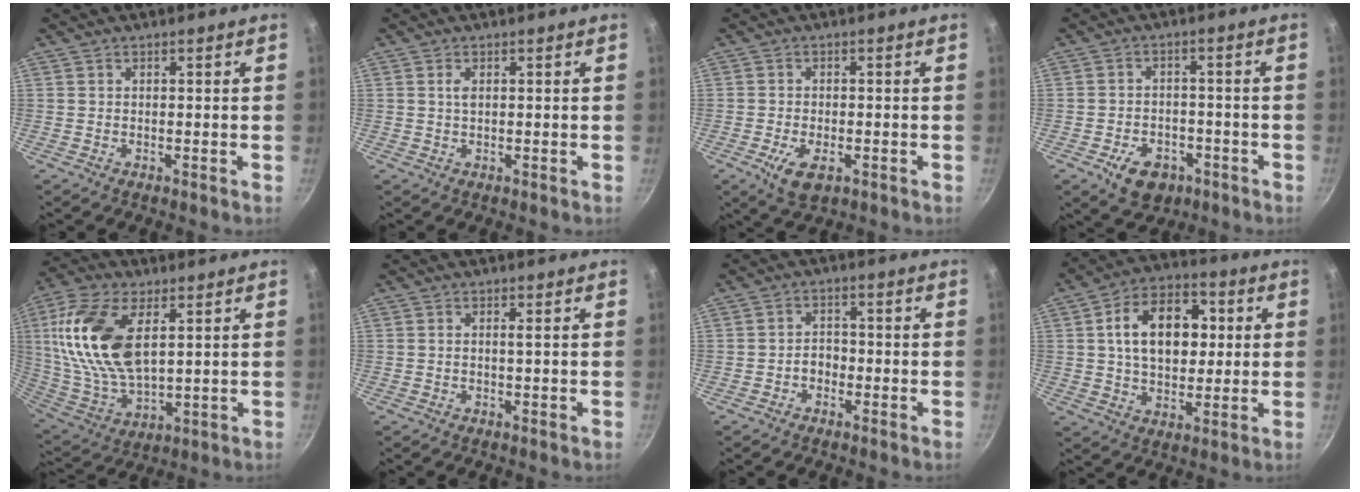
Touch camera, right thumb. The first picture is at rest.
{"total": 1.4, "force": [0.4, 0.7, 1.1], "torque": [-0.020, 0.001, 0.006]}
{"total": 6.0, "force": [-2.3, 3.0, 4.6], "torque": [-0.081, -0.001, -0.036]}
{"total": 8.3, "force": [-4.1, 5.8, 4.4], "torque": [-0.047, 0.025, -0.054]}
{"total": 19.7, "force": [5.6, 10.4, 15.8], "torque": [-0.309, -0.017, 0.113]}
{"total": 0.8, "force": [0.1, -0.1, 0.8], "torque": [-0.014, -0.001, 0.000]}
{"total": 2.8, "force": [-1.2, 2.0, 1.4], "torque": [-0.006, 0.019, -0.024]}
{"total": 16.2, "force": [2.9, 10.9, 11.7], "torque": [-0.149, 0.015, 0.038]}